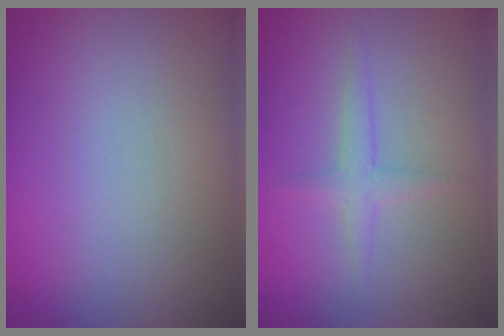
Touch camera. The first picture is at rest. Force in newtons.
{"total": 1.6, "press": 1.6, "slide": 0.1}